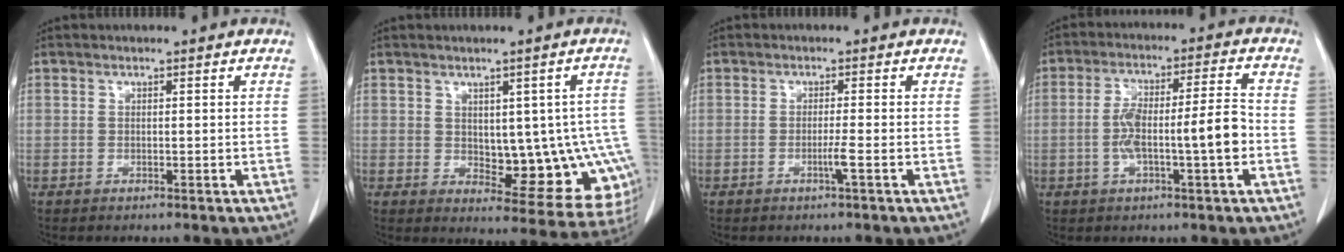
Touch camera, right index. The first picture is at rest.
{"total": 12.7, "force": [-0.7, 6.2, 11.1], "torque": [-0.107, 0.012, 0.008]}
{"total": 1.9, "force": [-0.8, -0.5, 1.6], "torque": [-0.031, -0.003, -0.016]}
{"total": 9.6, "force": [-2.0, 0.8, 9.3], "torque": [-0.168, 0.021, -0.035]}